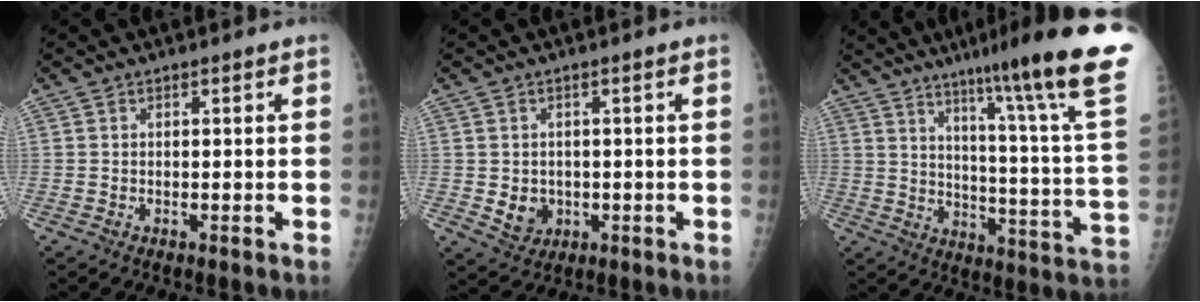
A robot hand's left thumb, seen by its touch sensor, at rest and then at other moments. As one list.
[{"total": 4.1, "force": [-0.5, 3.6, 1.9], "torque": [-0.015, -0.001, 0.005]}, {"total": 27.2, "force": [18.6, 0.5, 19.9], "torque": [-0.250, -0.107, 0.261]}]